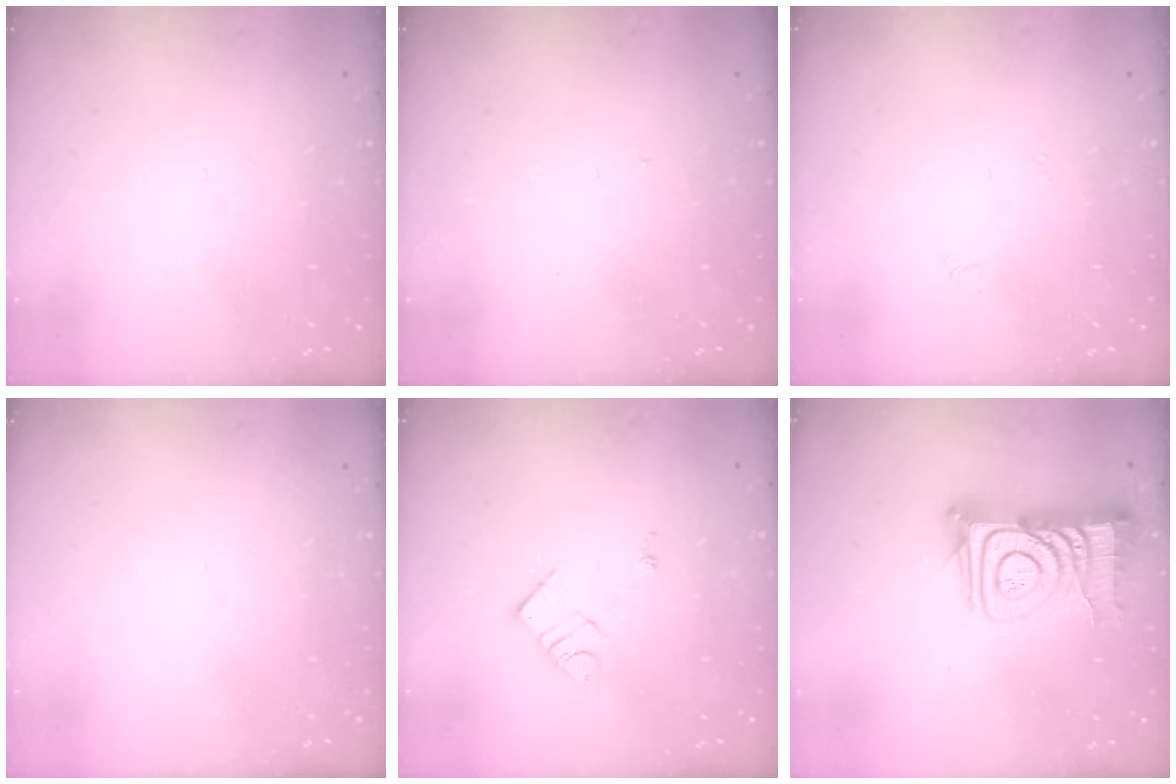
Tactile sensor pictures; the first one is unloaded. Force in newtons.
{"total": 3.2, "press": 3.2, "slide": 0.5}
{"total": 3.3, "press": 3.3, "slide": 0.5}
{"total": 0.0}
{"total": 7.4, "press": 7.4, "slide": 0.2}
{"total": 15.9, "press": 15.8, "slide": 1.6}